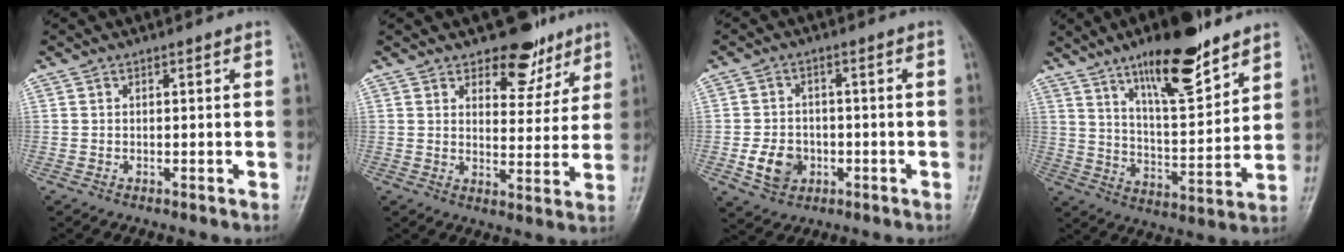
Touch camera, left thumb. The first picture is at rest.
{"total": 9.2, "force": [6.4, 5.1, 4.1], "torque": [-0.011, -0.036, 0.092]}
{"total": 6.6, "force": [-1.9, 5.4, 3.4], "torque": [-0.045, 0.009, -0.031]}
{"total": 16.2, "force": [10.9, 4.5, 11.1], "torque": [-0.156, -0.064, 0.188]}